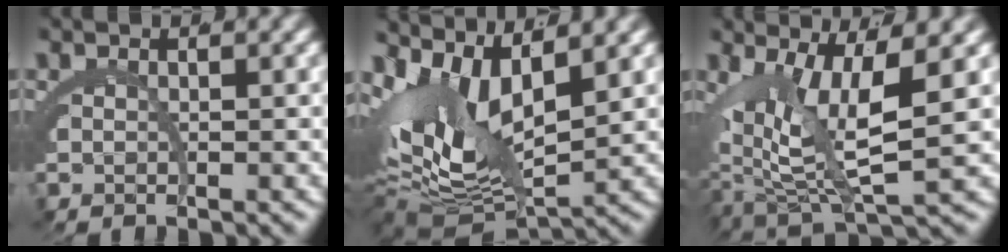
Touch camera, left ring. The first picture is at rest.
{"total": 9.7, "force": [-1.3, 6.0, 7.5], "torque": [-0.138, -0.029, -0.010]}
{"total": 6.1, "force": [0.1, 1.9, 5.7], "torque": [-0.093, -0.016, 0.007]}